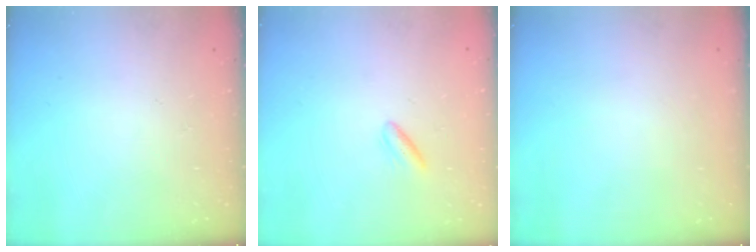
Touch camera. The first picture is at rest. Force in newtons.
{"total": 2.6, "press": 2.4, "slide": 1.0}
{"total": 0.0}